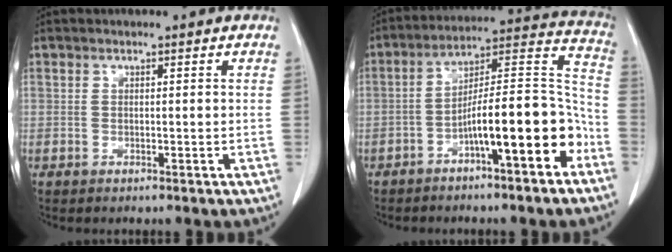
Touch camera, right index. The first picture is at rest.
{"total": 14.7, "force": [-6.5, 2.1, 13.0], "torque": [-0.195, 0.033, -0.101]}